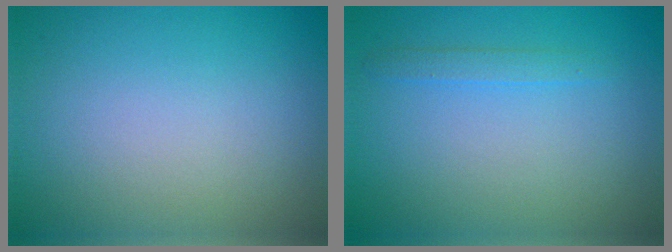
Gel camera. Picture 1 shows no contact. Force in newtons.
{"total": 1.1, "press": 1.1, "slide": 0.1}